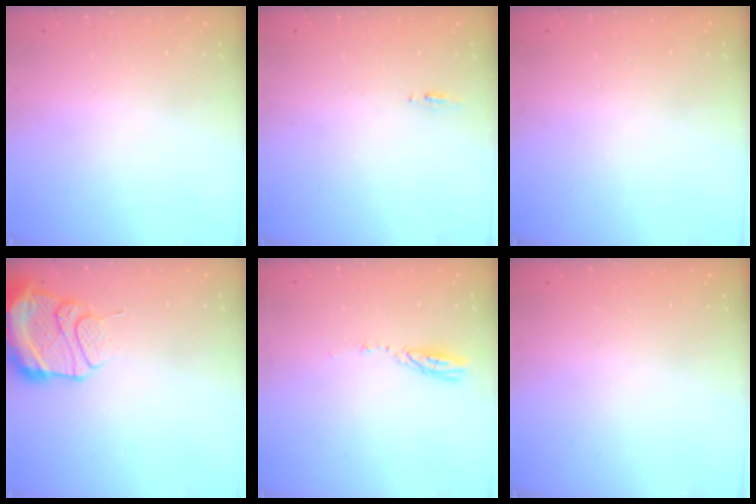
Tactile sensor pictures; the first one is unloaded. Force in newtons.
{"total": 4.4, "press": 4.1, "slide": 1.5}
{"total": 0.9, "press": 0.0, "slide": 0.9}
{"total": 15.5, "press": 15.3, "slide": 2.9}
{"total": 3.6, "press": 3.6, "slide": 0.3}
{"total": 0.0}